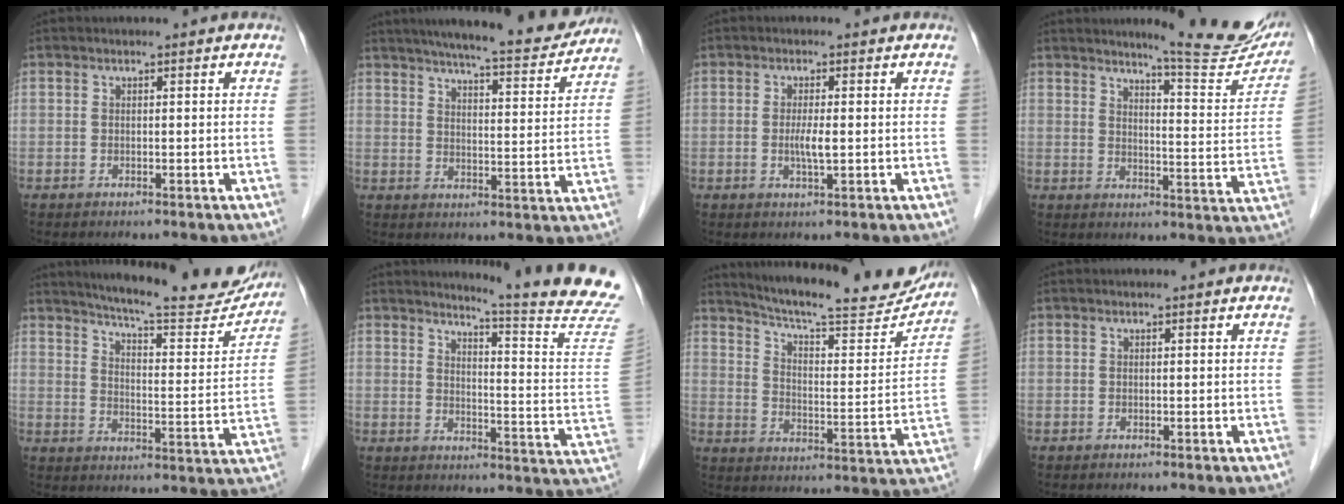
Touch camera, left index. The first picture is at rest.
{"total": 18.1, "force": [16.2, 2.2, 7.9], "torque": [-0.110, -0.010, 0.213]}
{"total": 2.7, "force": [-0.2, 0.5, 2.6], "torque": [-0.048, -0.006, -0.002]}
{"total": 14.7, "force": [13.0, 1.5, 6.8], "torque": [-0.073, -0.048, 0.152]}
{"total": 21.0, "force": [19.3, 2.8, 7.9], "torque": [-0.106, -0.047, 0.245]}
{"total": 17.2, "force": [16.2, -2.0, 5.5], "torque": [-0.075, -0.129, 0.180]}
{"total": 23.5, "force": [21.5, 3.6, 8.9], "torque": [-0.127, -0.039, 0.283]}
{"total": 0.0}